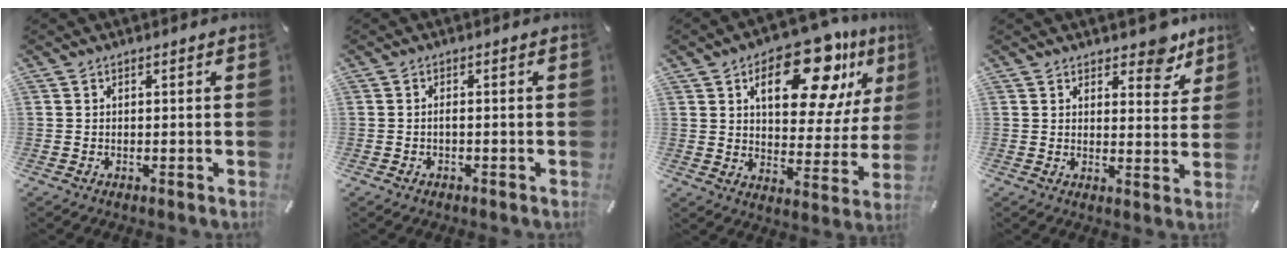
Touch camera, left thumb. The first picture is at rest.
{"total": 1.3, "force": [-0.5, 0.6, 1.0], "torque": [-0.021, 0.002, -0.010]}
{"total": 19.7, "force": [11.3, 9.7, 12.8], "torque": [-0.176, -0.063, 0.185]}
{"total": 8.3, "force": [6.4, 4.2, 3.3], "torque": [-0.013, -0.049, 0.107]}